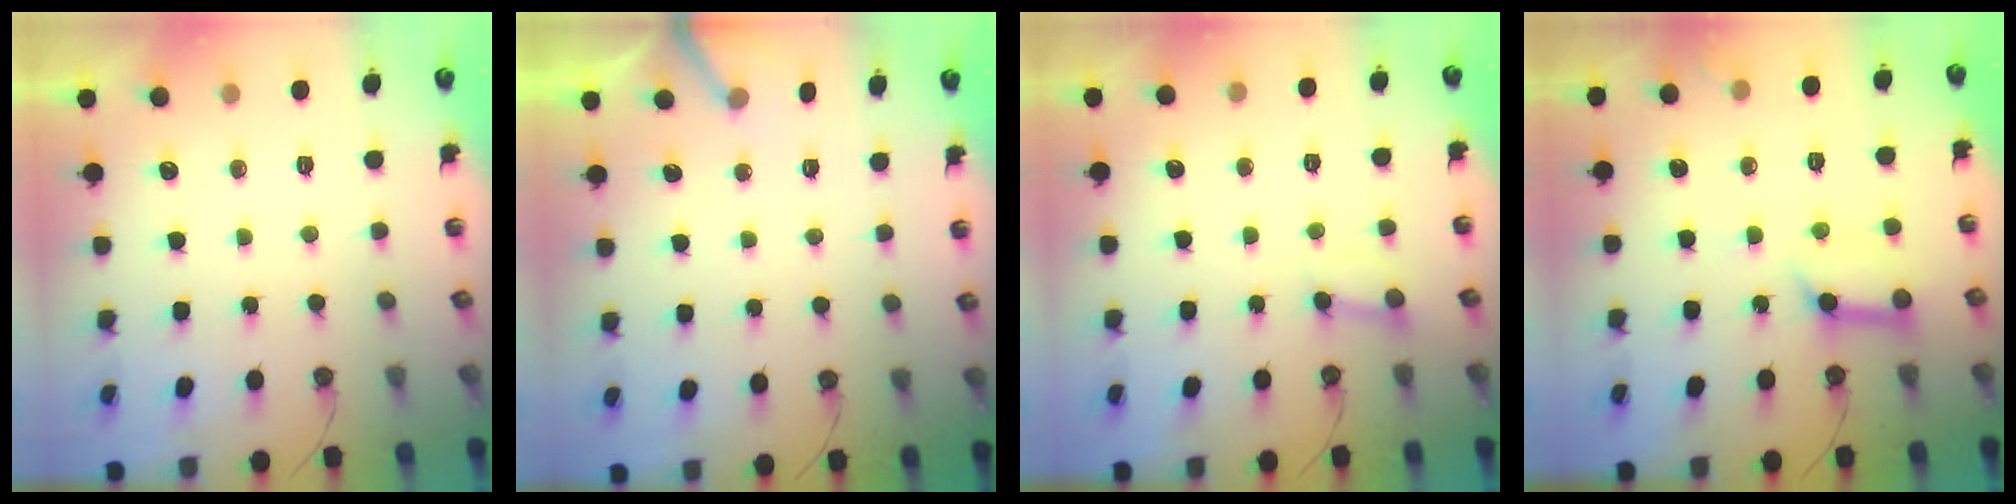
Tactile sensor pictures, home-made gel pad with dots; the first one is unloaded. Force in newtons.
{"total": 4.2, "press": 4.2, "slide": 0.3}
{"total": 2.6, "press": 2.6, "slide": 0.2}
{"total": 11.1, "press": 11.1, "slide": 1.1}